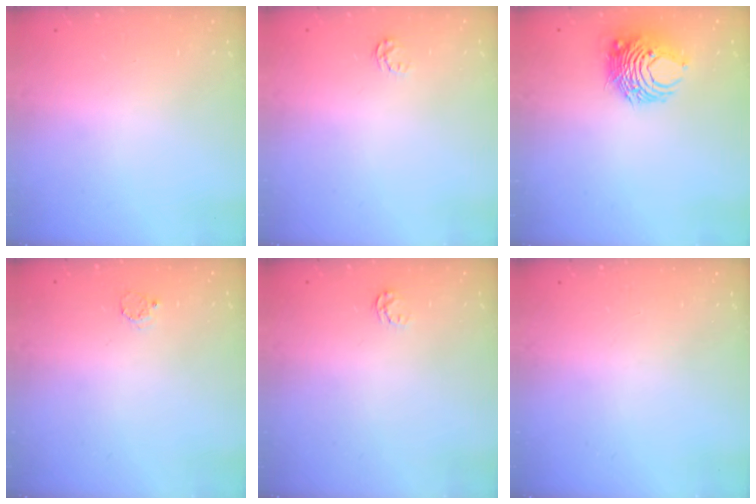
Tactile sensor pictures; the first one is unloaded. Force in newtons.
{"total": 2.5, "press": 2.5, "slide": 0.4}
{"total": 8.3, "press": 8.2, "slide": 0.6}
{"total": 2.3, "press": 2.3, "slide": 0.2}
{"total": 2.5, "press": 2.5, "slide": 0.4}
{"total": 0.0}